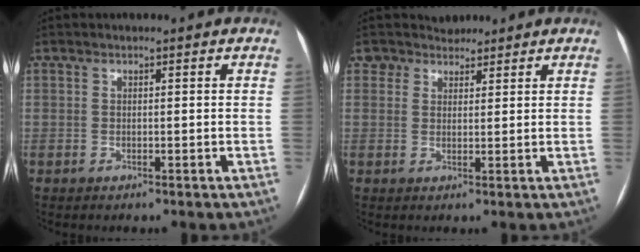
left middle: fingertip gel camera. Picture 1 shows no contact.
{"total": 2.5, "force": [2.1, 1.2, -0.7], "torque": [0.014, 0.007, 0.031]}